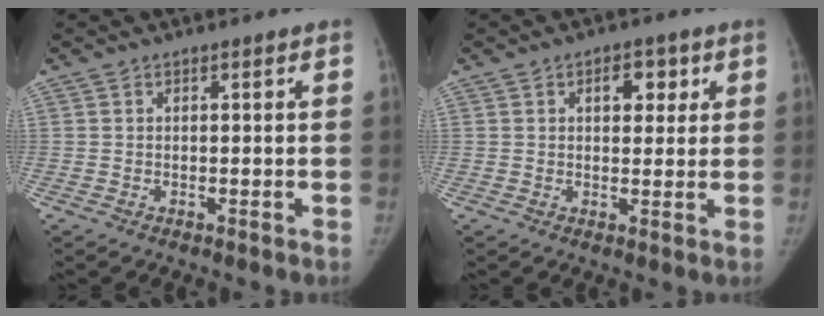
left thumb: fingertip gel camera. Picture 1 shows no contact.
{"total": 5.1, "force": [2.2, 3.1, 3.4], "torque": [-0.018, -0.006, 0.028]}